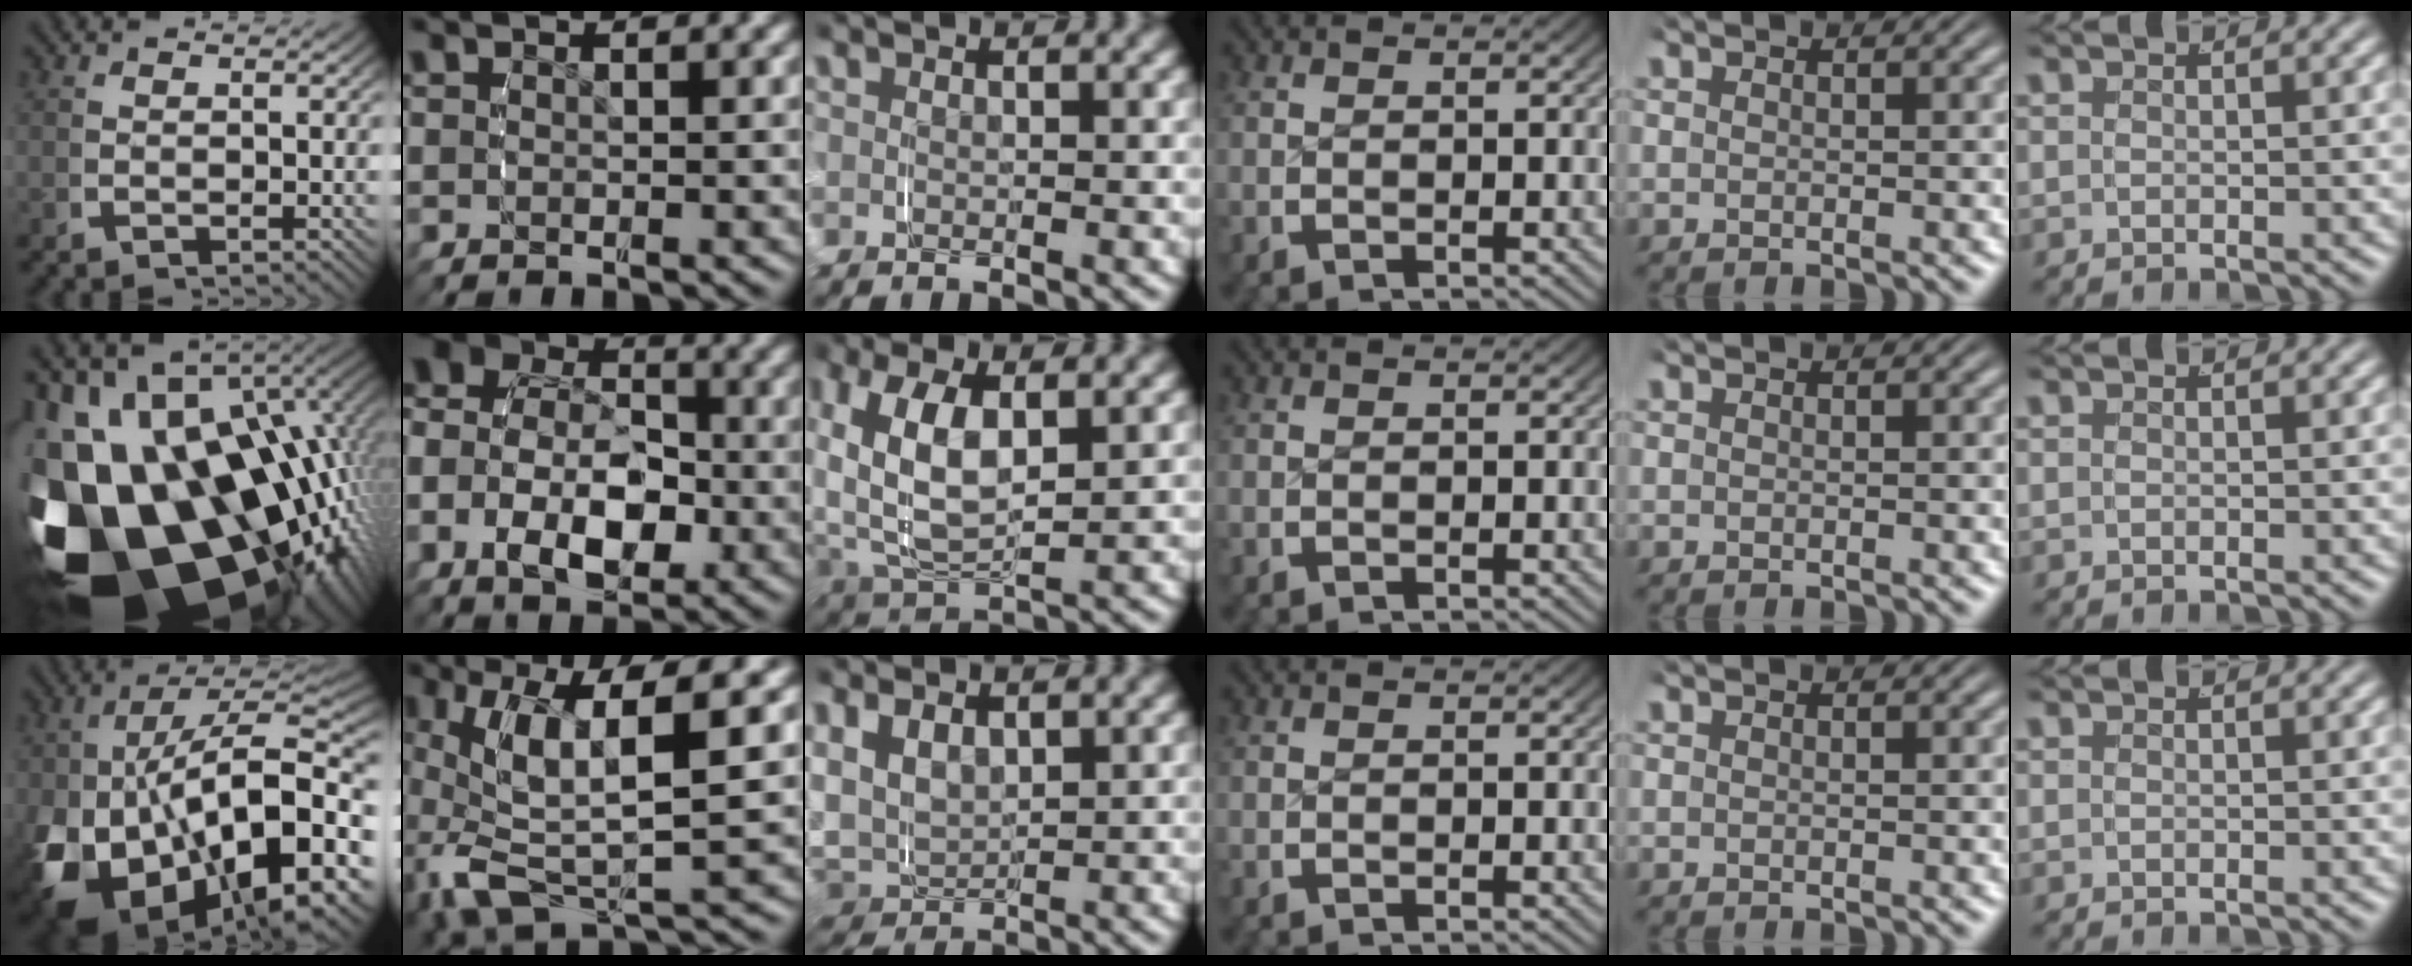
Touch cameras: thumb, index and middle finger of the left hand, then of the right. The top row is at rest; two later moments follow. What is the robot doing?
{"motion": "grasp_and_lifting", "object": "shoes"}